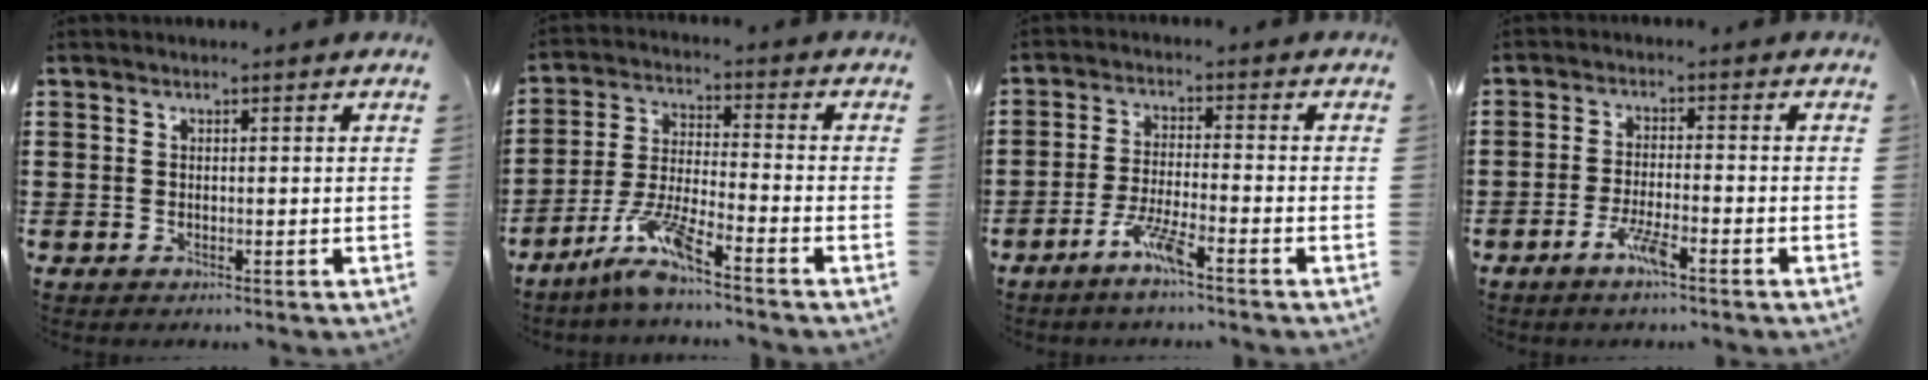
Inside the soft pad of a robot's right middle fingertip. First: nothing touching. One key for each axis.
{"total": 7.7, "fx": -6.0, "fy": 0.2, "fz": 4.8, "tx": -0.111, "ty": -0.015, "tz": -0.116}
{"total": 5.5, "fx": -3.7, "fy": 0.3, "fz": 4.0, "tx": -0.092, "ty": -0.011, "tz": -0.070}
{"total": 4.5, "fx": -2.7, "fy": 0.4, "fz": 3.5, "tx": -0.079, "ty": -0.009, "tz": -0.051}